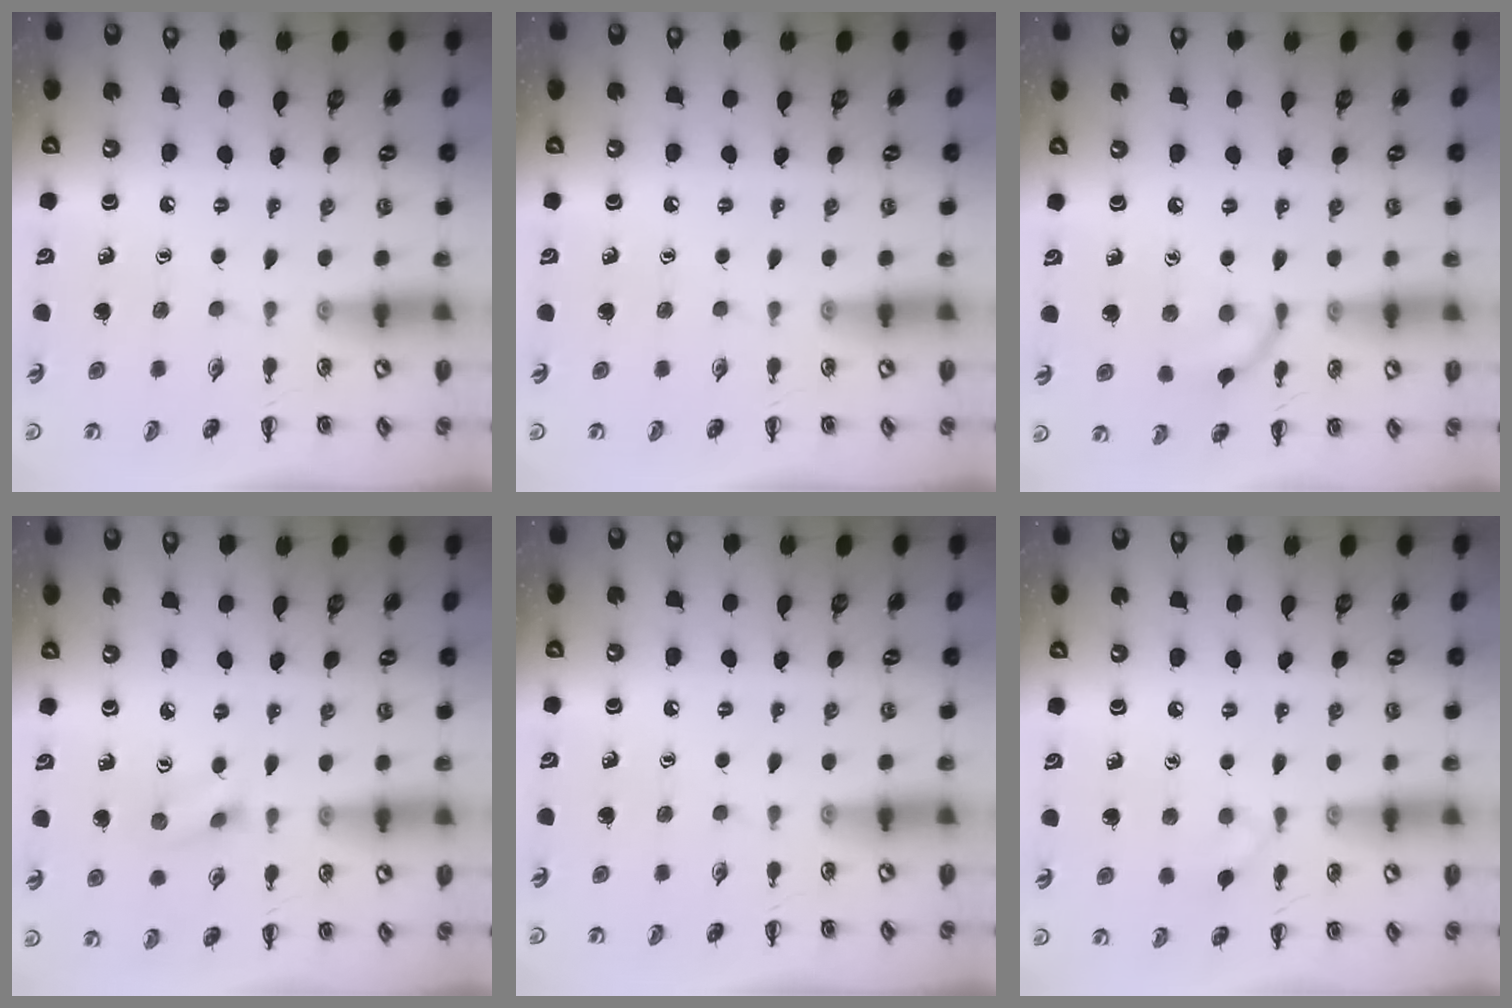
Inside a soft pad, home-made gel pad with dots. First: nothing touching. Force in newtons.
{"total": 0.0}
{"total": 7.6, "press": 7.6, "slide": 0.4}
{"total": 4.3, "press": 4.1, "slide": 1.3}
{"total": 0.0}
{"total": 3.5, "press": 3.3, "slide": 0.9}